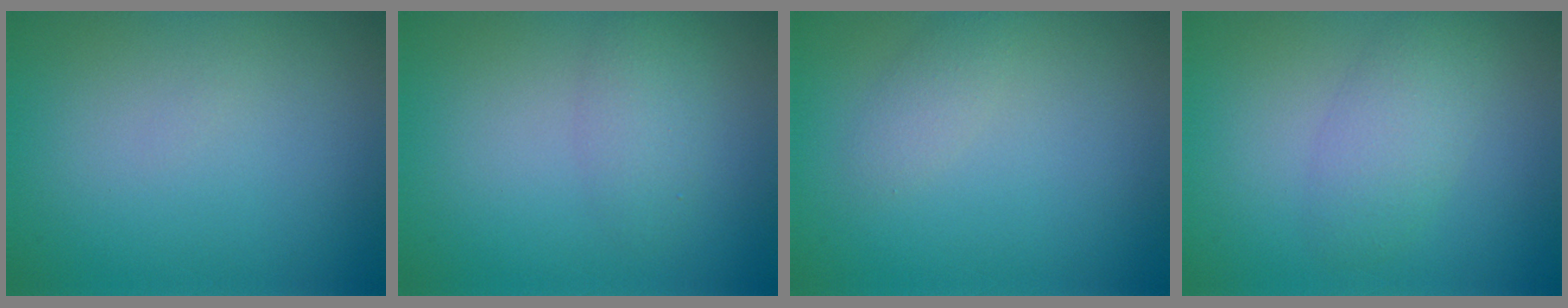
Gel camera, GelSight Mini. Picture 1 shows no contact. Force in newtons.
{"total": 2.2, "press": 2.2, "slide": 0.1}
{"total": 1.2, "press": 1.2, "slide": 0.0}
{"total": 3.1, "press": 3.1, "slide": 0.1}